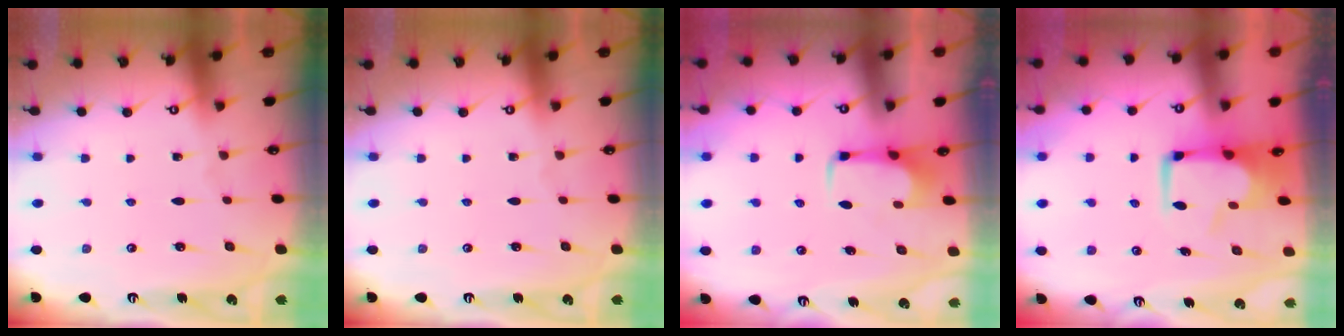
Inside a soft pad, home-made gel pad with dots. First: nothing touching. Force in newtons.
{"total": 0.0}
{"total": 1.8, "press": 1.8, "slide": 0.1}
{"total": 3.8, "press": 3.7, "slide": 0.7}